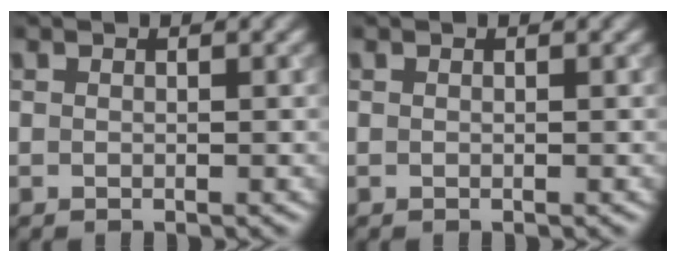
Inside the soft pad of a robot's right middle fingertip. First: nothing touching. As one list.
[{"total": 0.0}]